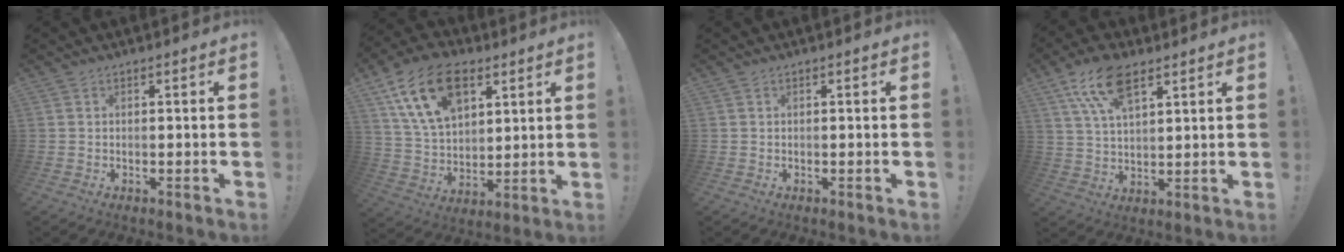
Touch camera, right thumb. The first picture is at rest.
{"total": 19.3, "force": [9.1, 12.0, 12.0], "torque": [-0.218, -0.038, 0.169]}
{"total": 0.0}
{"total": 12.5, "force": [7.2, 5.6, 8.5], "torque": [-0.150, -0.017, 0.131]}